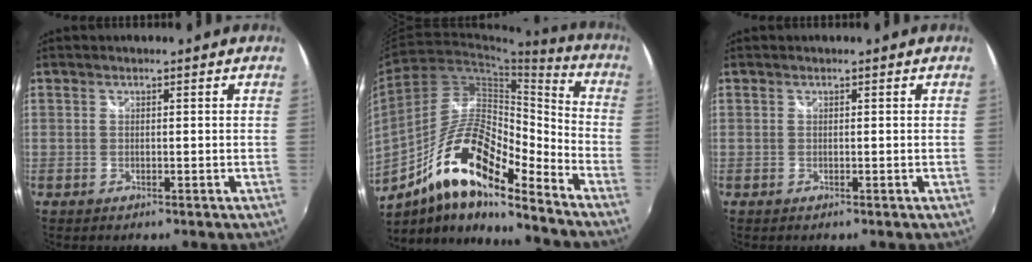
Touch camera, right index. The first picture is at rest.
{"total": 18.3, "force": [-11.4, 5.0, 13.4], "torque": [-0.244, 0.001, -0.220]}
{"total": 0.0}